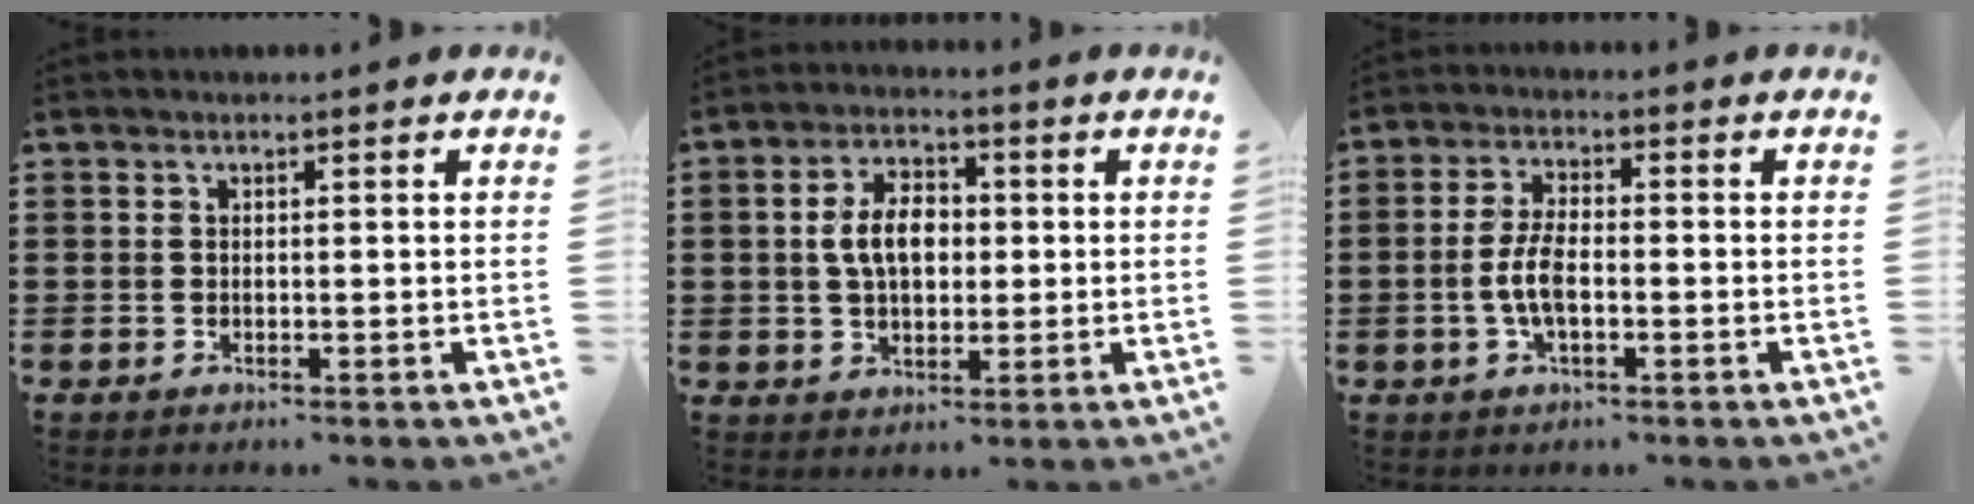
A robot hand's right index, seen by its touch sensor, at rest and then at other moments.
{"total": 6.8, "force": [0.5, 4.1, 5.4], "torque": [-0.109, 0.012, 0.002]}
{"total": 5.5, "force": [-1.1, 2.3, 4.9], "torque": [-0.115, -0.003, -0.027]}